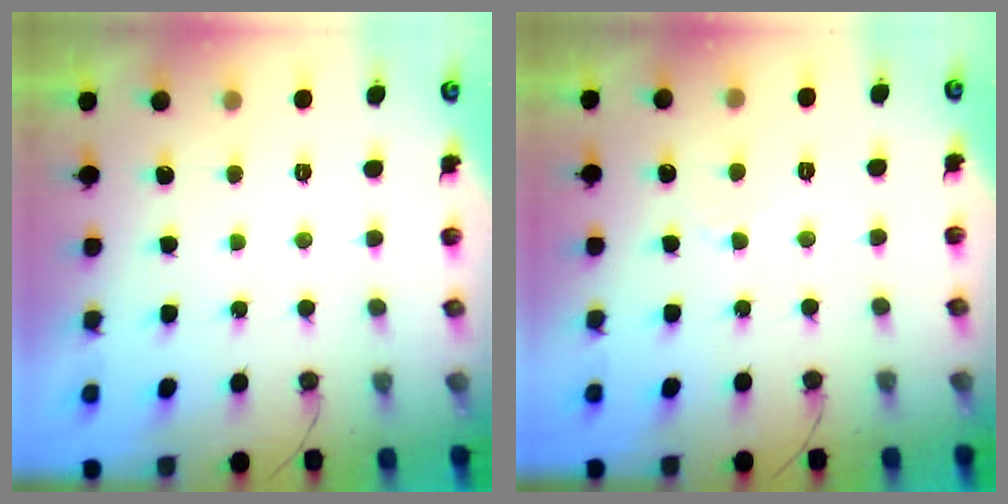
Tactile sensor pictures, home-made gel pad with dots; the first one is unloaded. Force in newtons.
{"total": 3.0, "press": 3.0, "slide": 0.4}